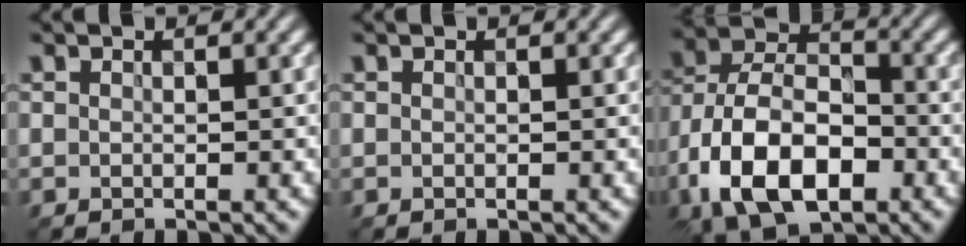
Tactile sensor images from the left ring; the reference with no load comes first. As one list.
[{"total": 0.0}, {"total": 11.8, "force": [-4.9, 6.6, 8.4], "torque": [-0.174, -0.001, -0.099]}]